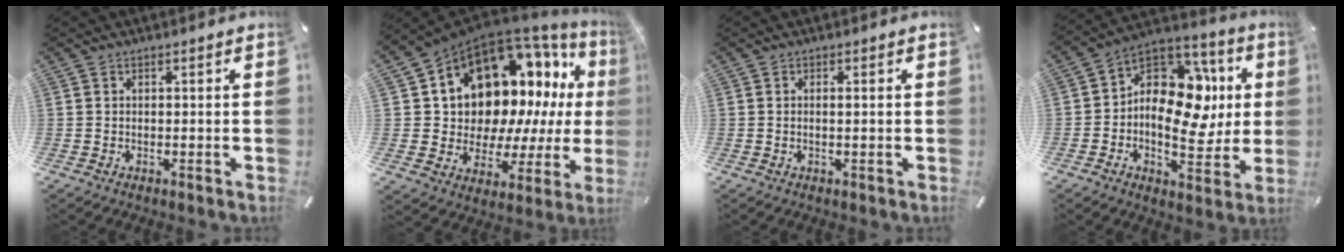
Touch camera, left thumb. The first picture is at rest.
{"total": 15.9, "force": [6.9, 11.5, 8.6], "torque": [-0.129, -0.080, 0.137]}
{"total": 1.2, "force": [0.1, -0.1, 1.2], "torque": [-0.024, -0.006, 0.003]}
{"total": 16.5, "force": [0.9, 11.7, 11.6], "torque": [-0.187, -0.016, 0.020]}